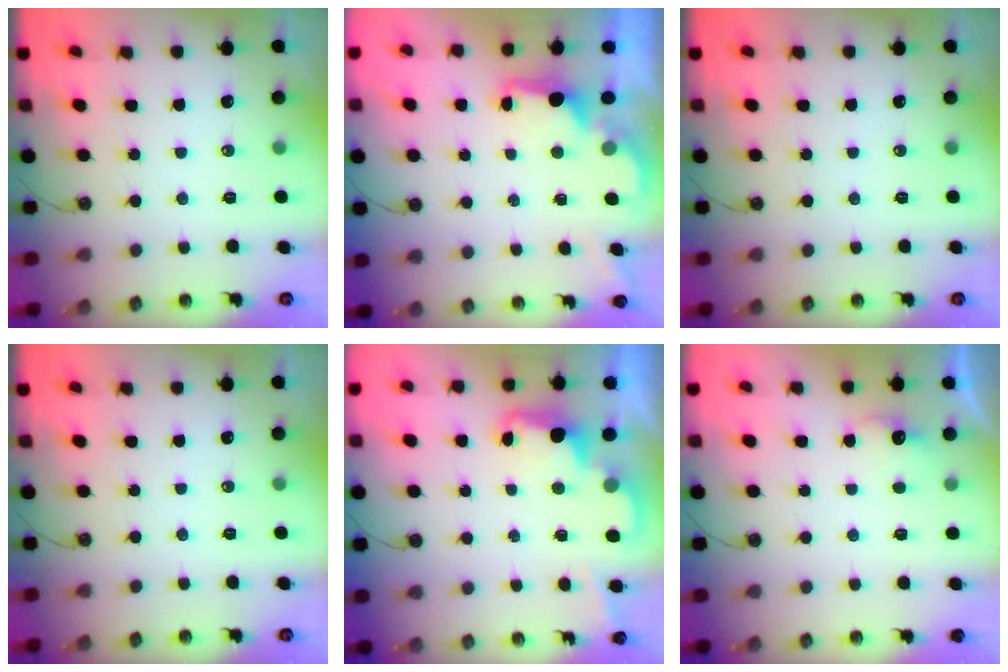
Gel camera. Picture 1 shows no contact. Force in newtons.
{"total": 2.1, "press": 1.9, "slide": 0.8}
{"total": 0.0}
{"total": 0.0}
{"total": 2.5, "press": 2.4, "slide": 0.6}
{"total": 3.9, "press": 3.9, "slide": 0.8}